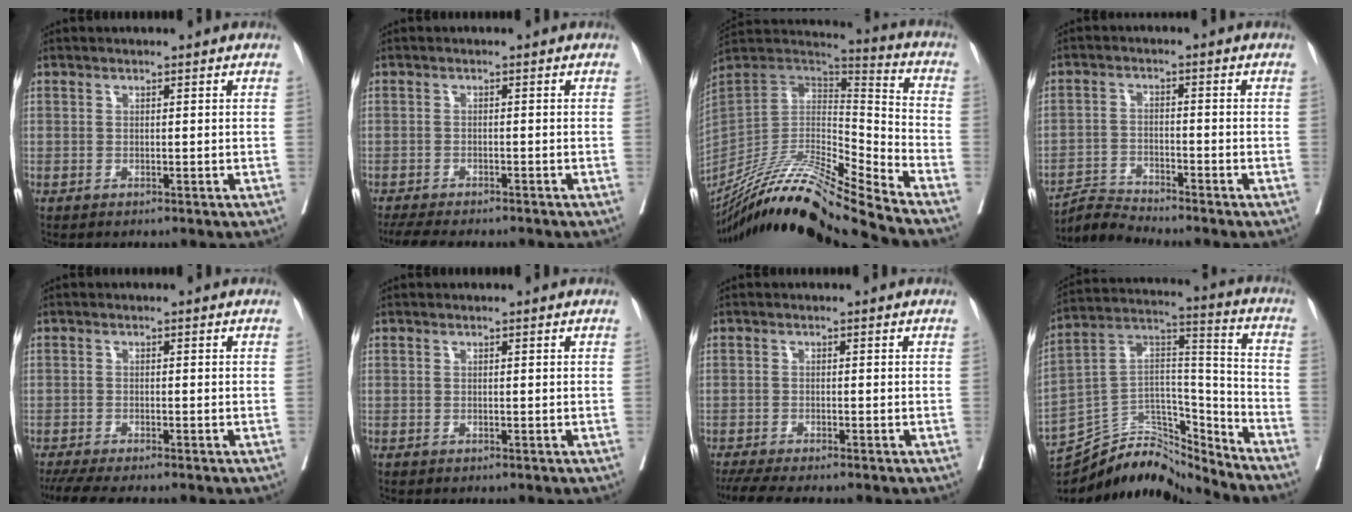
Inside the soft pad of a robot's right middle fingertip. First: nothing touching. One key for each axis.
{"total": 9.5, "fx": -8.3, "fy": 1.8, "fz": 4.2, "tx": -0.061, "ty": -0.009, "tz": -0.117}
{"total": 22.7, "fx": -19.9, "fy": -1.3, "fz": 11.0, "tx": -0.223, "ty": -0.014, "tz": -0.361}
{"total": 4.3, "fx": -4.0, "fy": -1.3, "fz": -0.9, "tx": 0.014, "ty": -0.013, "tz": -0.075}
{"total": 6.6, "fx": -5.5, "fy": 0.4, "fz": 3.5, "tx": -0.046, "ty": -0.015, "tz": -0.089}
{"total": 0.0}
{"total": 6.1, "fx": -5.2, "fy": 0.2, "fz": 3.3, "tx": -0.044, "ty": -0.015, "tz": -0.085}
{"total": 17.0, "fx": -16.6, "fy": 2.5, "fz": 2.7, "tx": -0.038, "ty": 0.061, "tz": -0.286}